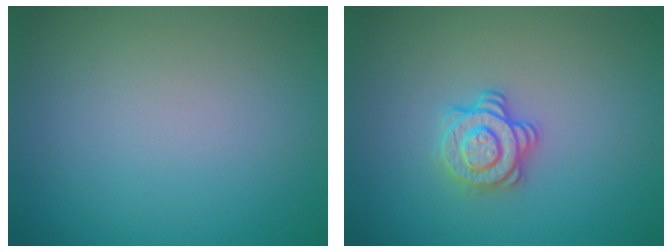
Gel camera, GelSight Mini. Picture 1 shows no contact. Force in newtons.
{"total": 2.9, "press": 2.5, "slide": 1.4}